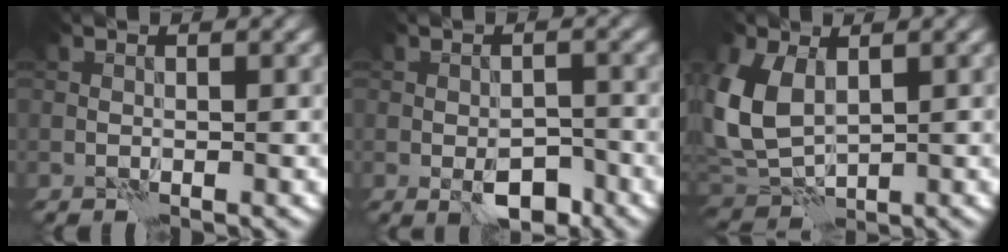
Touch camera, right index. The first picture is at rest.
{"total": 4.0, "force": [-2.0, 1.9, 2.9], "torque": [-0.041, -0.001, -0.031]}
{"total": 6.0, "force": [1.4, 4.0, 4.3], "torque": [-0.111, -0.001, 0.022]}